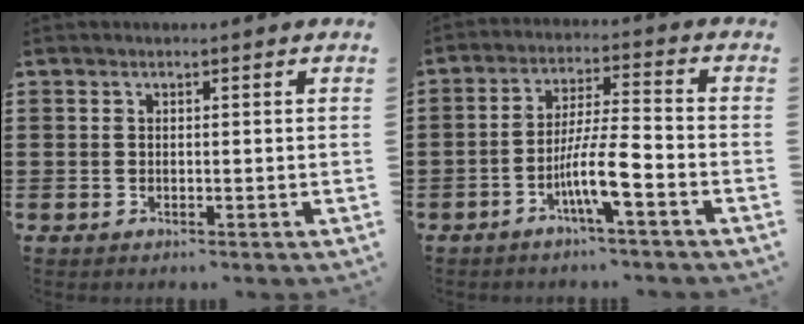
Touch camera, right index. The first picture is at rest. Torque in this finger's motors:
{"motor_torque": [0.19, 0.02, 0.22, 0.11]}